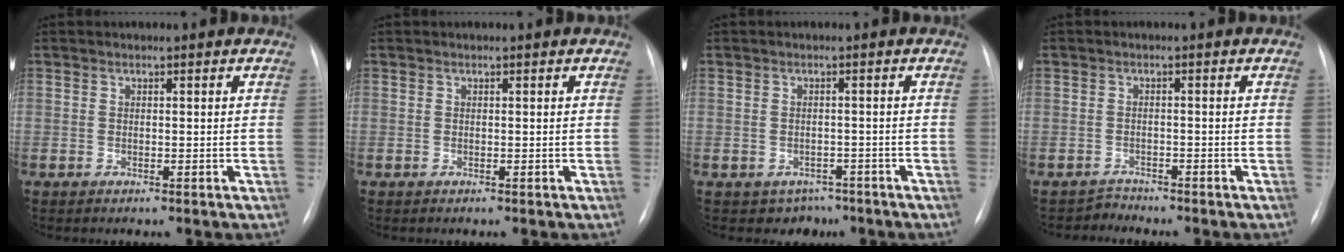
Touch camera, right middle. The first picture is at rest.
{"total": 0.0}
{"total": 3.5, "force": [-2.4, 2.5, 0.2], "torque": [0.001, 0.012, -0.026]}
{"total": 1.8, "force": [-1.5, 0.1, -1.0], "torque": [0.025, -0.009, -0.027]}